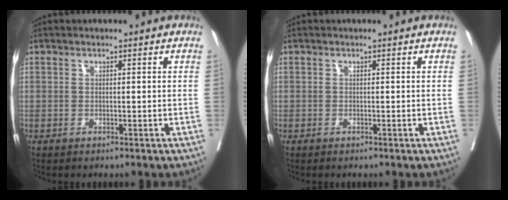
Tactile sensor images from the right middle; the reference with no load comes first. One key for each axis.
{"total": 0.0}